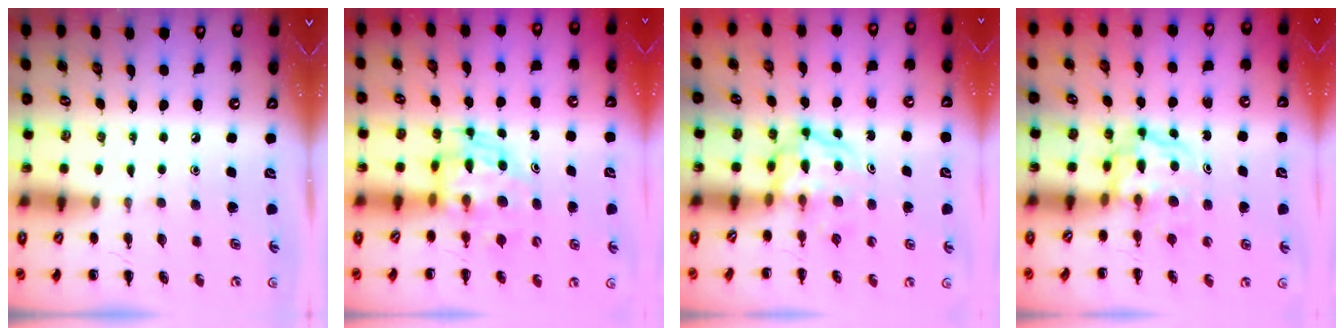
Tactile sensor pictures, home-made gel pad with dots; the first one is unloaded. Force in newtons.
{"total": 5.5, "press": 5.3, "slide": 1.4}
{"total": 3.8, "press": 3.8, "slide": 0.4}
{"total": 3.9, "press": 3.9, "slide": 0.5}